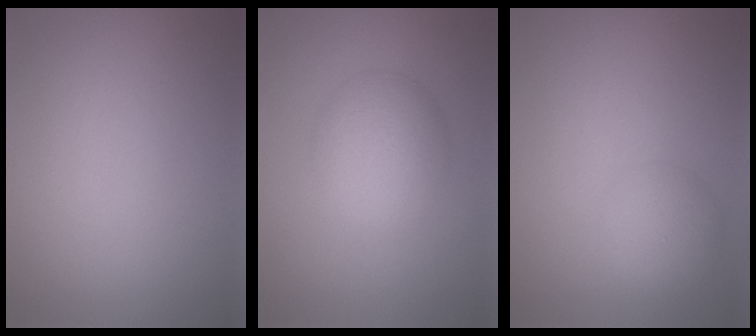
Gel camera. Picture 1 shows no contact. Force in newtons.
{"total": 4.7, "press": 4.7, "slide": 0.1}
{"total": 3.0, "press": 3.0, "slide": 0.1}